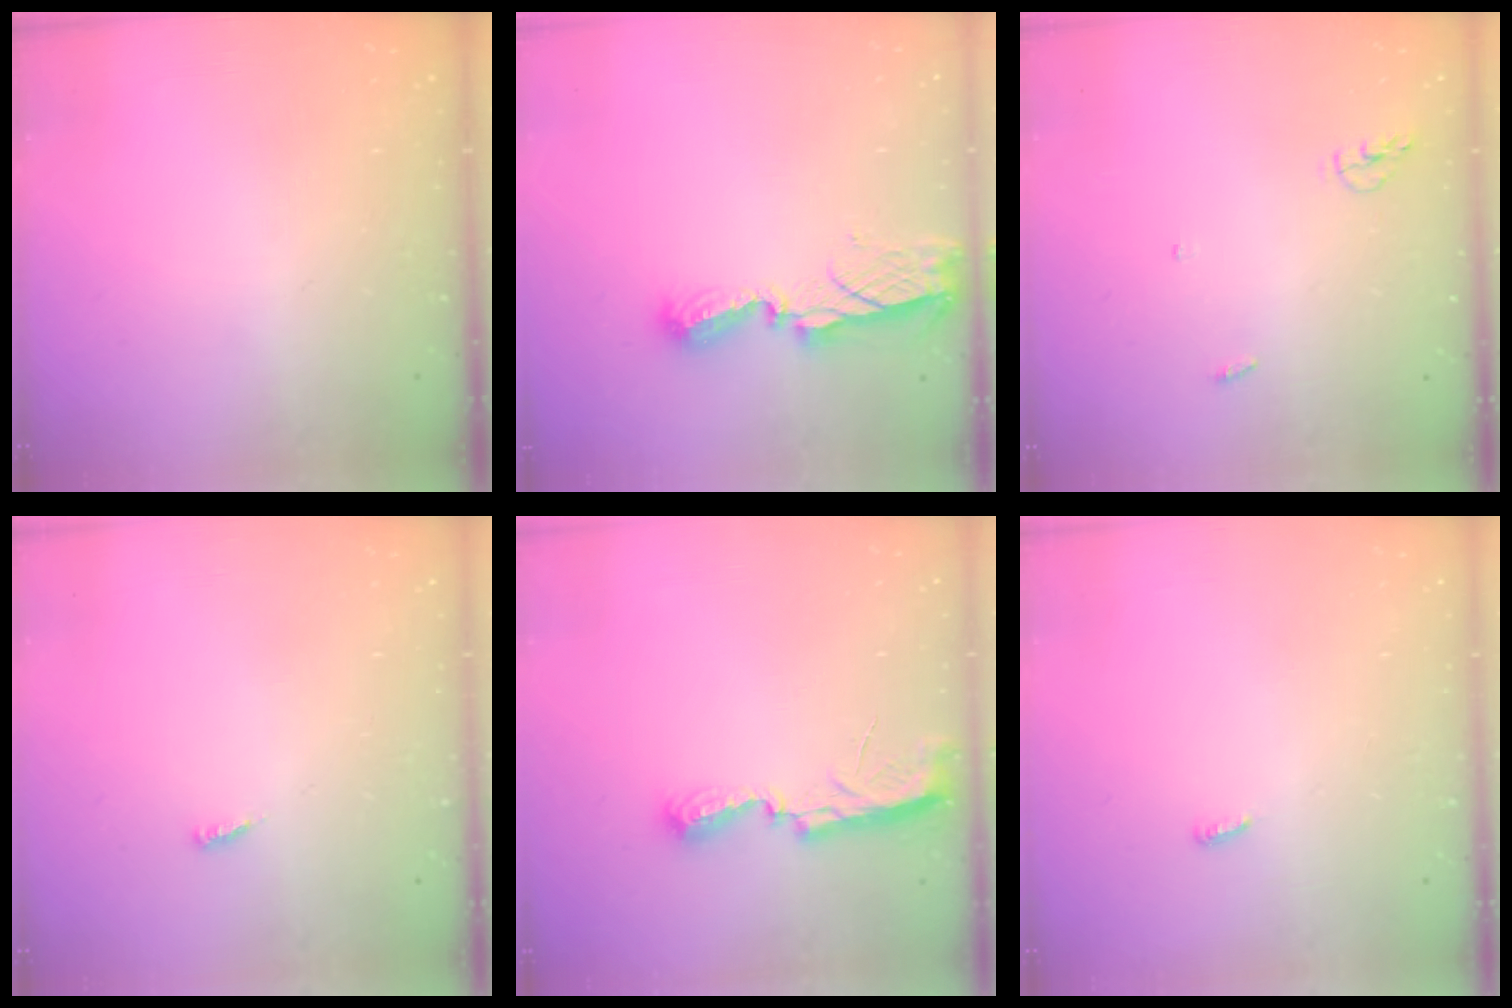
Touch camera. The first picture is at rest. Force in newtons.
{"total": 8.5, "press": 8.5, "slide": 0.3}
{"total": 4.3, "press": 4.1, "slide": 1.0}
{"total": 2.6, "press": 2.6, "slide": 0.3}
{"total": 7.0, "press": 7.0, "slide": 0.6}
{"total": 2.9, "press": 2.9, "slide": 0.2}